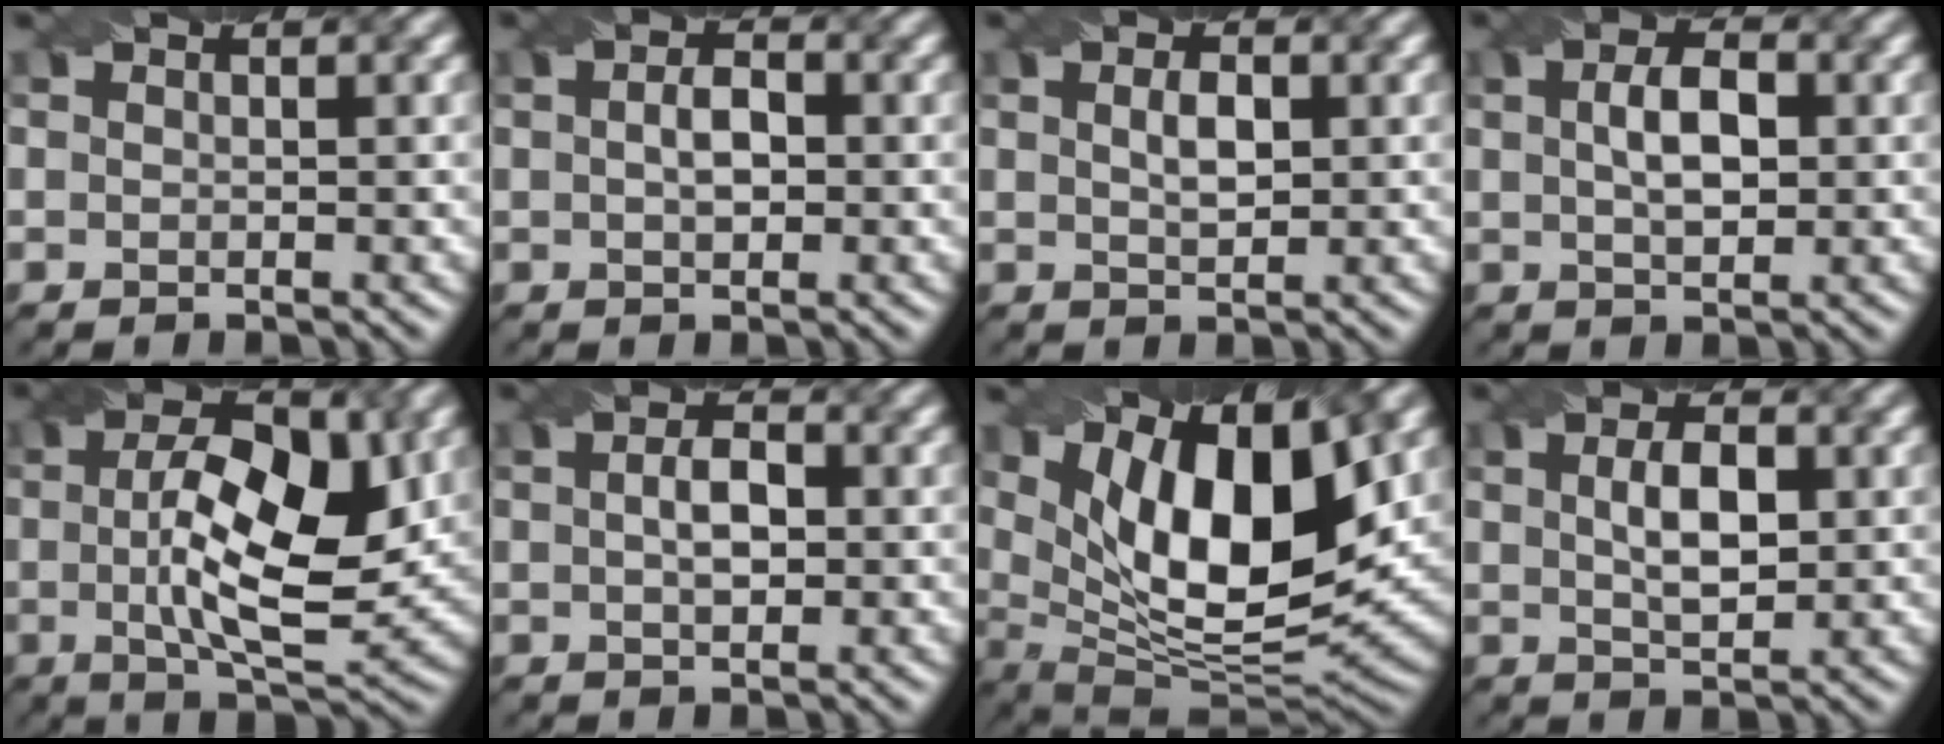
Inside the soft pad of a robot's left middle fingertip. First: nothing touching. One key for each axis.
{"total": 2.2, "fx": -0.1, "fy": 1.2, "fz": 1.8, "tx": -0.036, "ty": 0.005, "tz": -0.002}
{"total": 2.0, "fx": 0.3, "fy": 0.9, "fz": 1.7, "tx": -0.036, "ty": 0.003, "tz": 0.010}
{"total": 3.9, "fx": 0.5, "fy": 1.9, "fz": 3.4, "tx": -0.066, "ty": 0.006, "tz": 0.010}
{"total": 10.4, "fx": 0.7, "fy": 4.2, "fz": 9.5, "tx": -0.151, "ty": 0.003, "tz": 0.012}
{"total": 2.6, "fx": 0.0, "fy": 1.4, "fz": 2.3, "tx": -0.047, "ty": 0.006, "tz": 0.000}
{"total": 13.6, "fx": 4.3, "fy": 5.7, "fz": 11.6, "tx": -0.185, "ty": -0.005, "tz": 0.075}
{"total": 3.8, "fx": 0.5, "fy": 1.7, "fz": 3.3, "tx": -0.069, "ty": 0.003, "tz": 0.012}